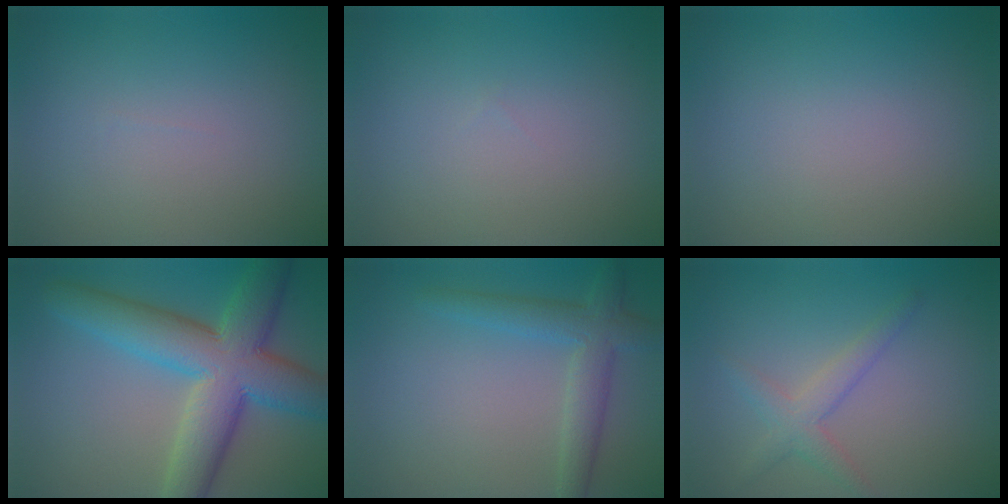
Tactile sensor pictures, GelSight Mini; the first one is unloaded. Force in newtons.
{"total": 0.0}
{"total": 0.0}
{"total": 10.8, "press": 10.8, "slide": 0.4}
{"total": 3.8, "press": 3.8, "slide": 0.1}
{"total": 2.6, "press": 2.6, "slide": 0.1}